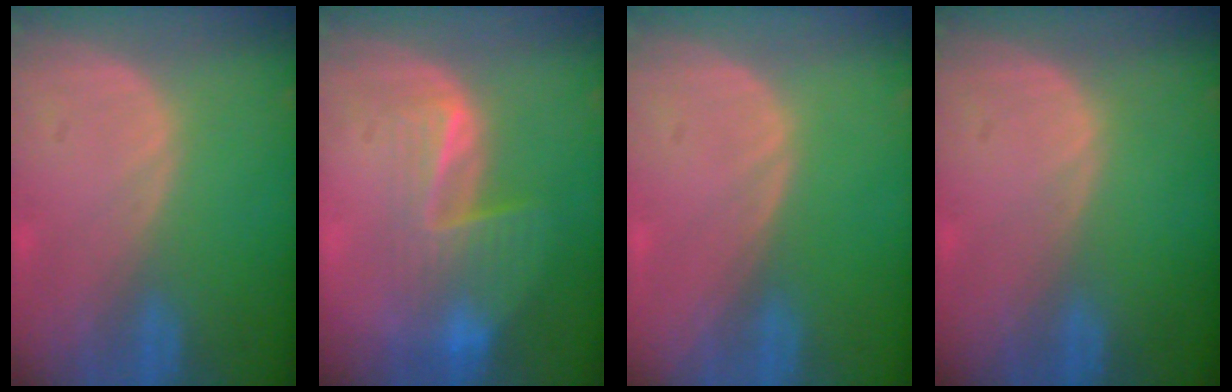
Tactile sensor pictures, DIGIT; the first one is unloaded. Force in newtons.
{"total": 7.4, "press": 6.7, "slide": 3.1}
{"total": 0.0}
{"total": 0.0}